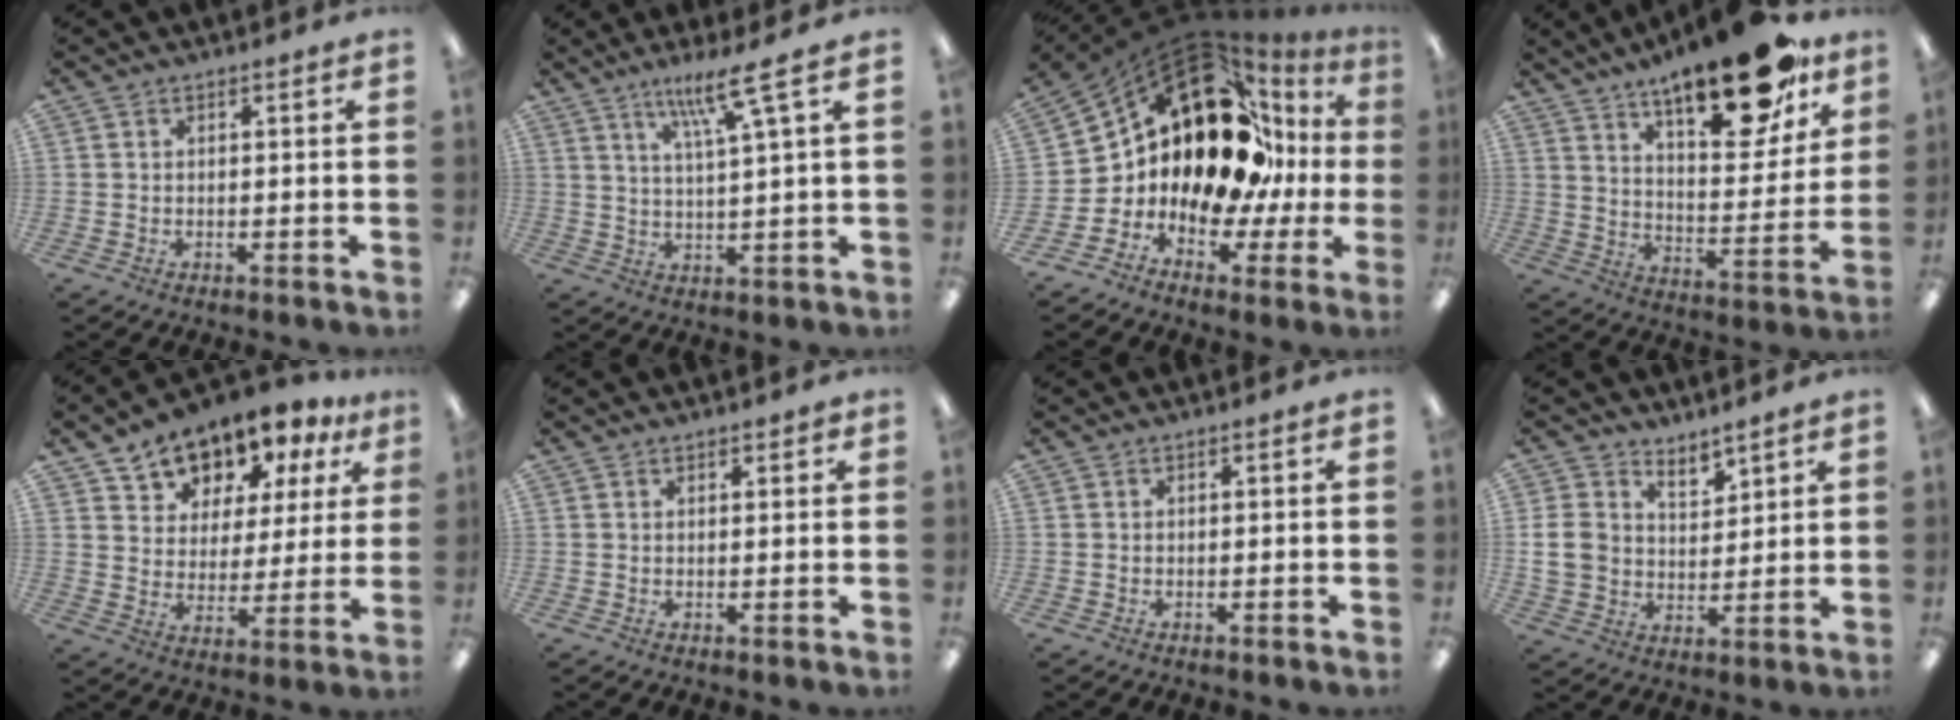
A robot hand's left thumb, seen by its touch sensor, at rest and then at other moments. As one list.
[{"total": 9.0, "force": [5.5, 0.4, 7.1], "torque": [-0.136, -0.017, 0.089]}, {"total": 20.4, "force": [7.5, 13.0, 13.8], "torque": [-0.255, -0.080, 0.144]}, {"total": 22.6, "force": [16.4, 8.0, 13.3], "torque": [-0.191, -0.099, 0.269]}, {"total": 10.8, "force": [9.3, 5.4, 1.0], "torque": [-0.027, -0.086, 0.173]}, {"total": 1.2, "force": [1.0, 0.3, 0.4], "torque": [0.000, -0.003, 0.017]}, {"total": 0.0}, {"total": 7.9, "force": [4.7, 5.9, 2.5], "torque": [-0.056, -0.022, 0.091]}]